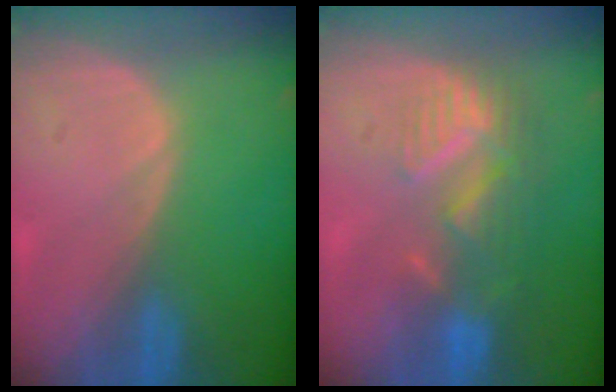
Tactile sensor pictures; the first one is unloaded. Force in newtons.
{"total": 8.9, "press": 7.7, "slide": 4.4}